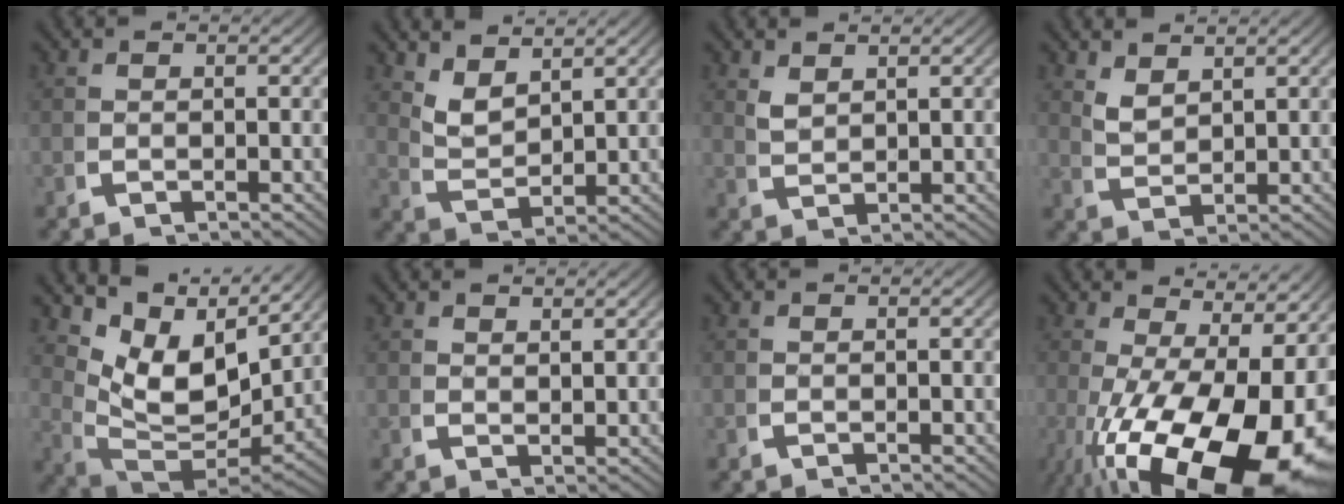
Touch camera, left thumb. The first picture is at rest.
{"total": 3.6, "force": [3.2, 1.2, 1.3], "torque": [-0.028, -0.013, 0.071]}
{"total": 2.0, "force": [2.0, 0.2, 0.3], "torque": [-0.003, -0.003, 0.046]}
{"total": 2.7, "force": [2.7, 0.3, 0.4], "torque": [-0.004, -0.005, 0.062]}
{"total": 10.8, "force": [3.6, 6.4, 7.9], "torque": [-0.165, -0.046, 0.077]}
{"total": 1.6, "force": [1.6, 0.0, -0.2], "torque": [0.006, -0.005, 0.032]}
{"total": 0.0}
{"total": 18.5, "force": [-3.4, 11.0, 14.4], "torque": [-0.262, -0.094, 0.001]}